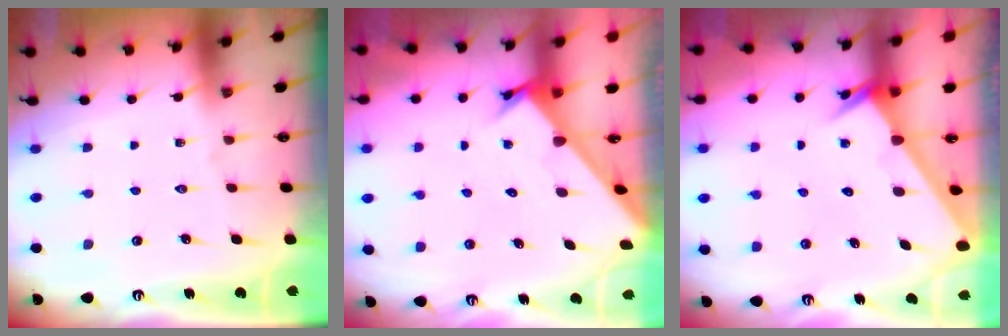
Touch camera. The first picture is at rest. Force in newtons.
{"total": 2.3, "press": 2.3, "slide": 0.2}
{"total": 2.4, "press": 2.4, "slide": 0.1}